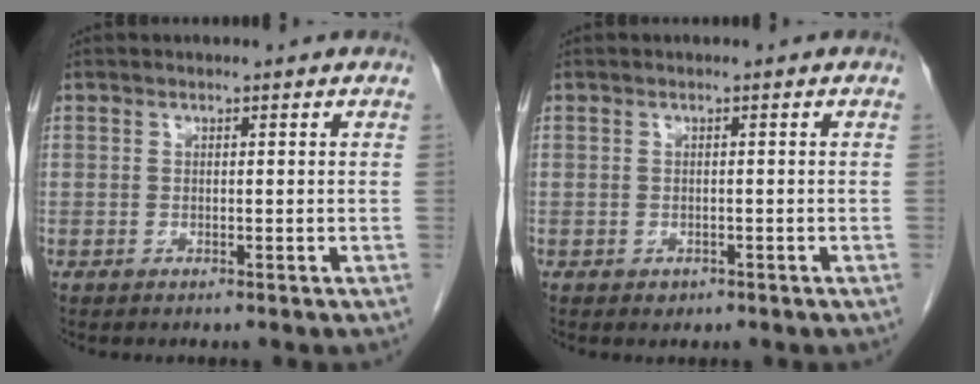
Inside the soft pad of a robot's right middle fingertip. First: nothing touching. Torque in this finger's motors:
{"motor_torque": [-0.20, 0.20, -0.04, -0.01]}